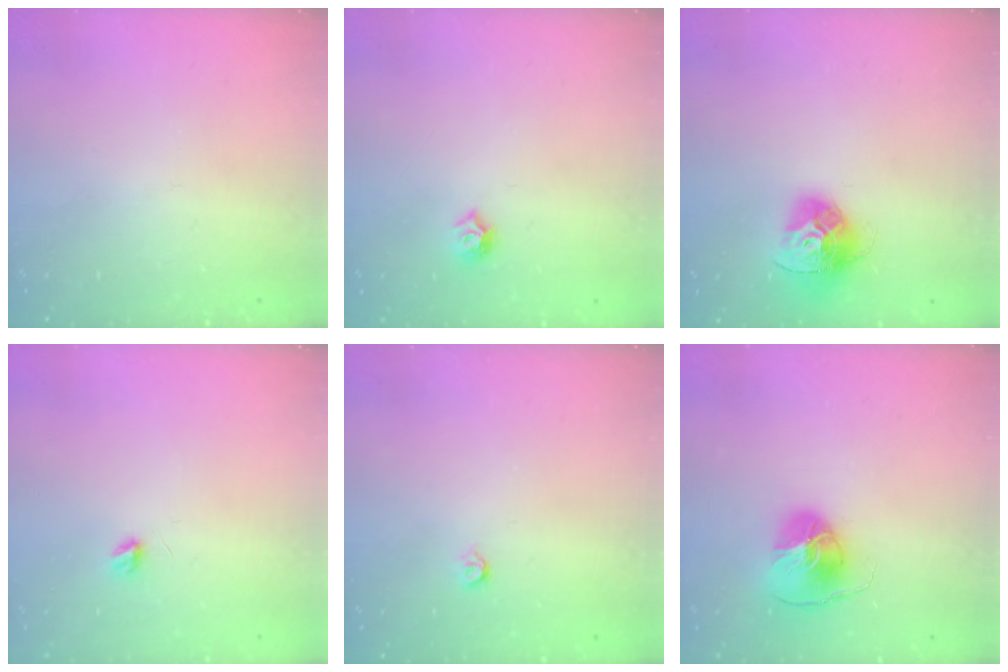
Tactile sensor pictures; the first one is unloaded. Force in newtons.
{"total": 4.7, "press": 4.7, "slide": 0.7}
{"total": 13.9, "press": 13.8, "slide": 1.4}
{"total": 3.7, "press": 3.7, "slide": 0.3}
{"total": 3.6, "press": 3.6, "slide": 0.7}
{"total": 8.7, "press": 8.7, "slide": 0.7}